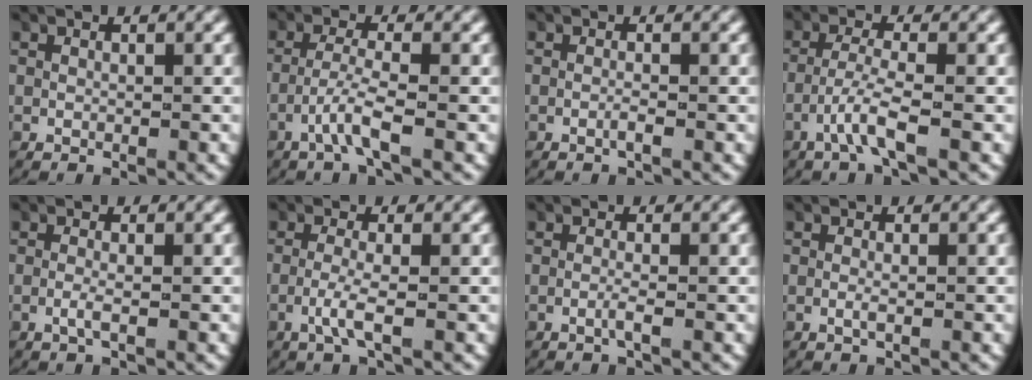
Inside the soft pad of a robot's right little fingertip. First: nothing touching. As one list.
[{"total": 2.9, "force": [-1.6, 0.1, 2.5], "torque": [-0.053, -0.004, -0.028]}, {"total": 0.8, "force": [-0.6, 0.1, 0.6], "torque": [-0.014, -0.001, -0.013]}, {"total": 3.2, "force": [-1.6, 0.3, 2.7], "torque": [-0.061, -0.005, -0.028]}, {"total": 1.2, "force": [-0.6, 0.1, 1.0], "torque": [-0.030, -0.008, -0.009]}, {"total": 2.2, "force": [-0.7, 0.2, 2.0], "torque": [-0.054, -0.009, -0.011]}, {"total": 1.1, "force": [-0.6, 0.0, 0.9], "torque": [-0.022, -0.003, -0.013]}, {"total": 0.7, "force": [-0.4, 0.1, 0.6], "torque": [-0.019, -0.006, -0.005]}]